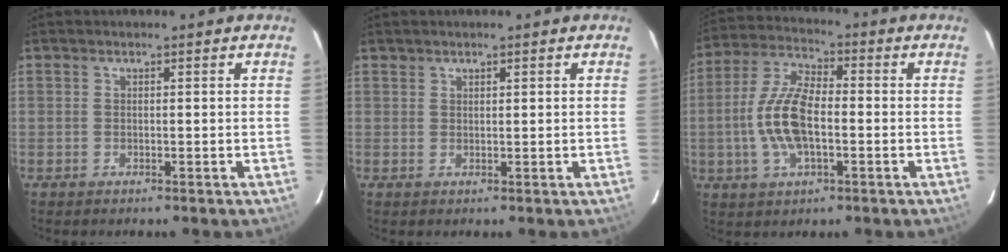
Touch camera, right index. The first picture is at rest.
{"total": 0.9, "force": [0.7, 0.4, 0.3], "torque": [-0.004, 0.001, 0.013]}
{"total": 12.0, "force": [-2.0, 5.3, 10.6], "torque": [-0.224, 0.008, -0.039]}